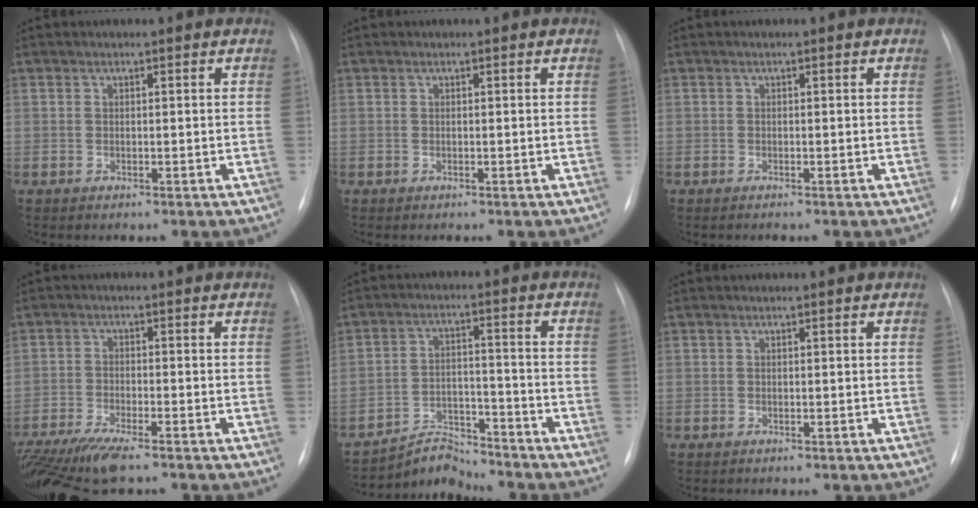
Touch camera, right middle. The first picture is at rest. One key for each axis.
{"total": 0.0}
{"total": 0.7, "fx": -0.5, "fy": 0.0, "fz": 0.4, "tx": -0.008, "ty": -0.001, "tz": -0.008}
{"total": 11.6, "fx": -9.5, "fy": 1.3, "fz": 6.6, "tx": -0.117, "ty": -0.026, "tz": -0.159}
{"total": 6.0, "fx": -5.9, "fy": 0.7, "fz": -1.0, "tx": 0.011, "ty": 0.013, "tz": -0.098}
{"total": 0.0}